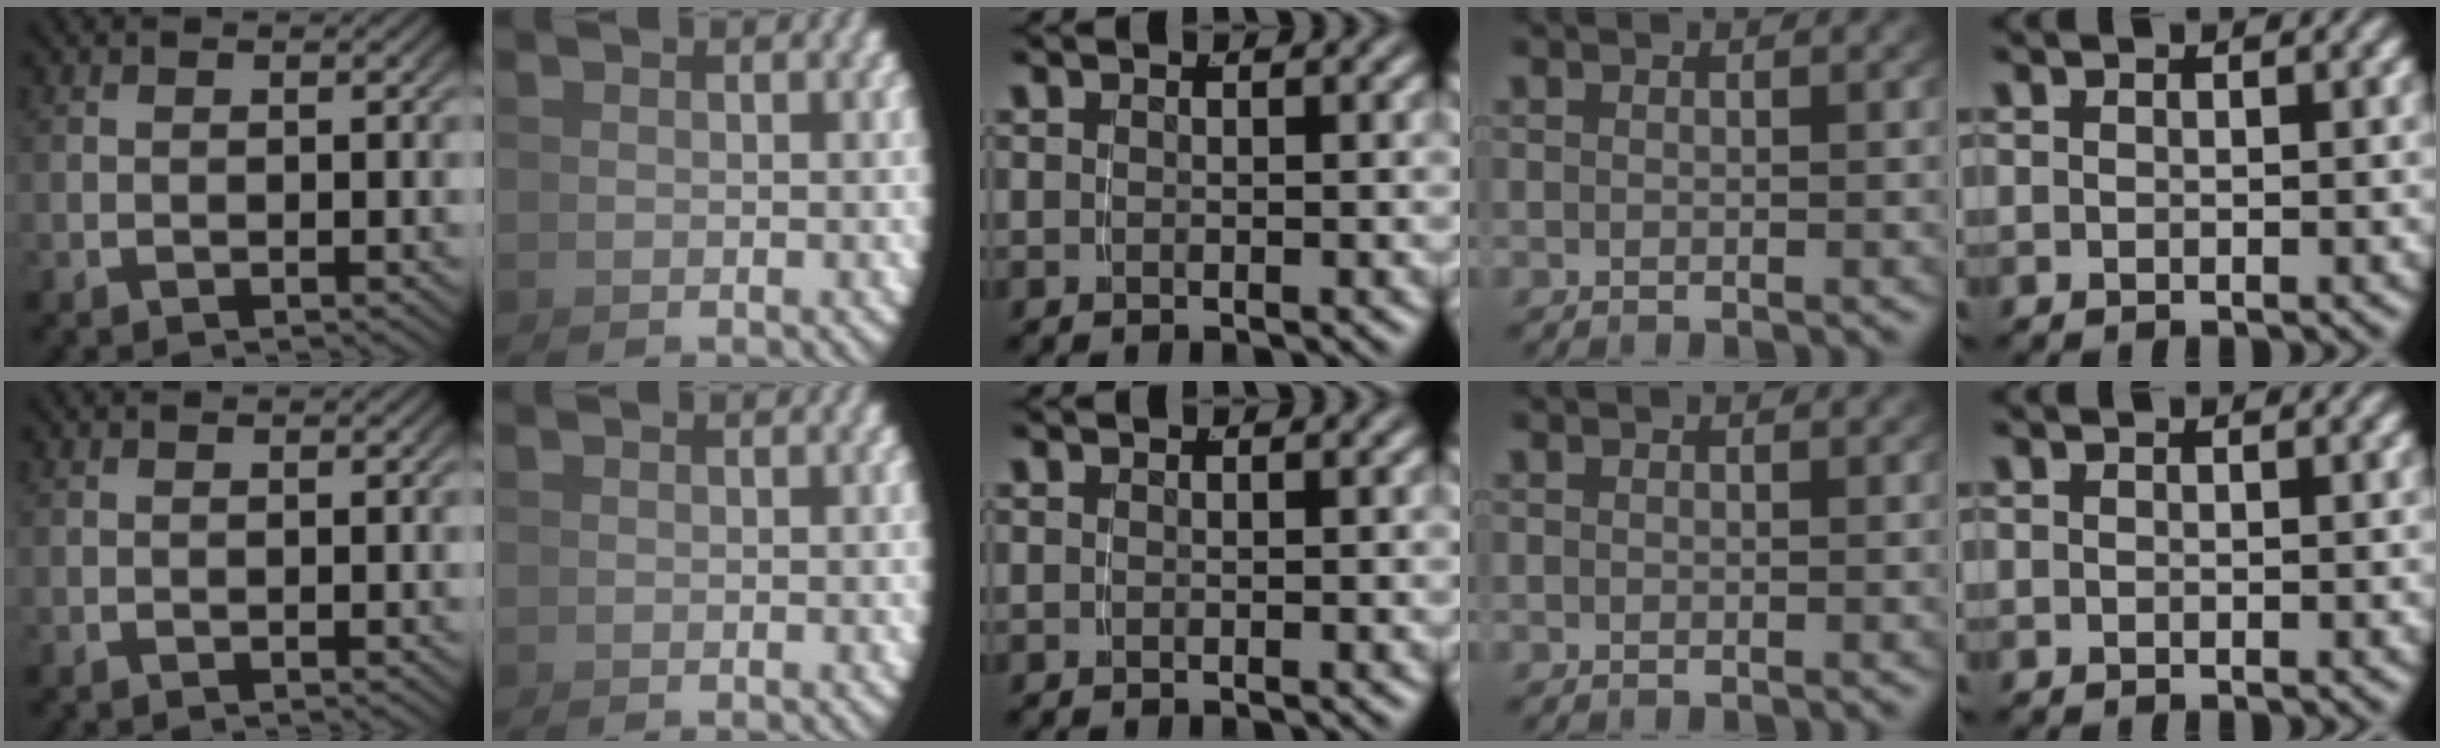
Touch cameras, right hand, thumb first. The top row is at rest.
{}